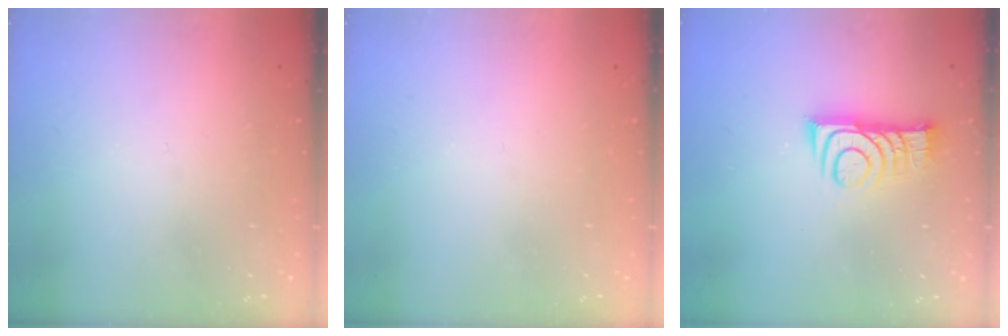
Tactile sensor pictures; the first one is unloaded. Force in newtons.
{"total": 0.0}
{"total": 9.6, "press": 9.6, "slide": 0.1}